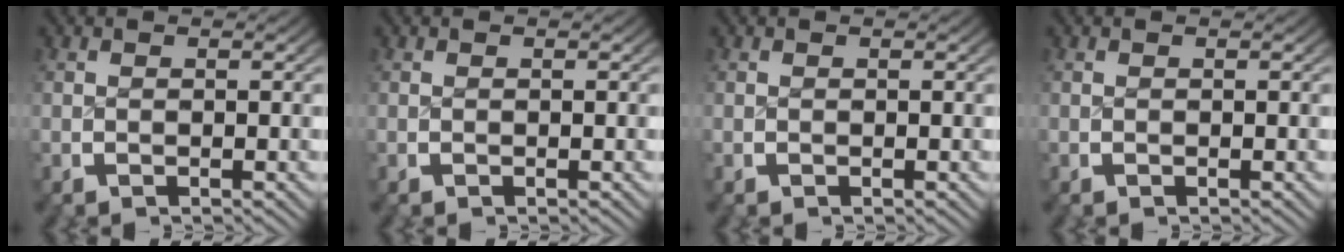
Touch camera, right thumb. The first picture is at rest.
{"total": 0.0}
{"total": 0.0}
{"total": 0.0}